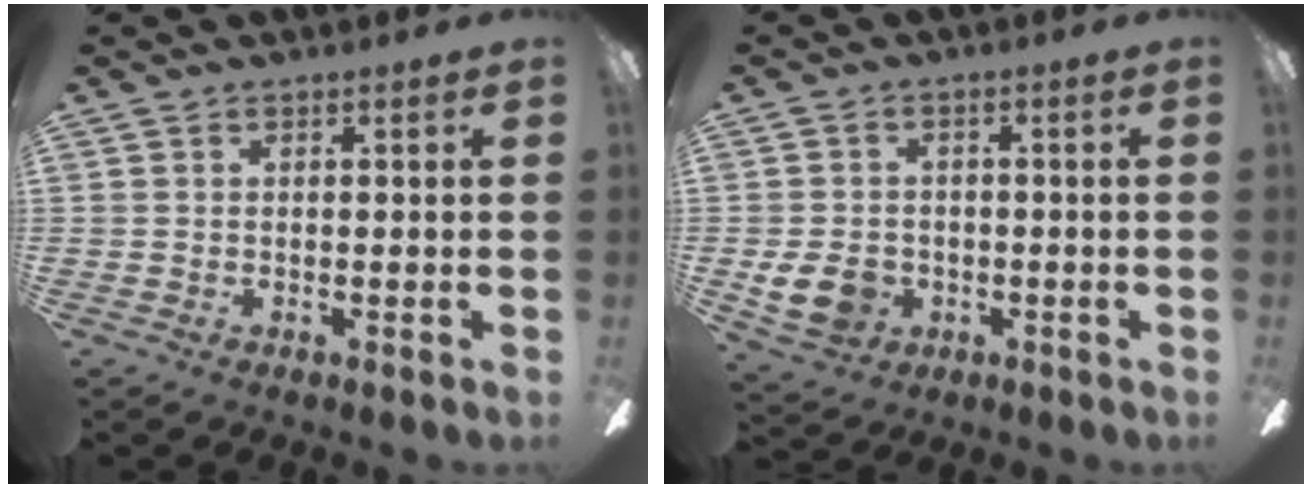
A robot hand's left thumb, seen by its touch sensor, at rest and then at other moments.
{"total": 8.0, "force": [-1.8, 6.4, 4.4], "torque": [-0.099, 0.007, -0.036]}